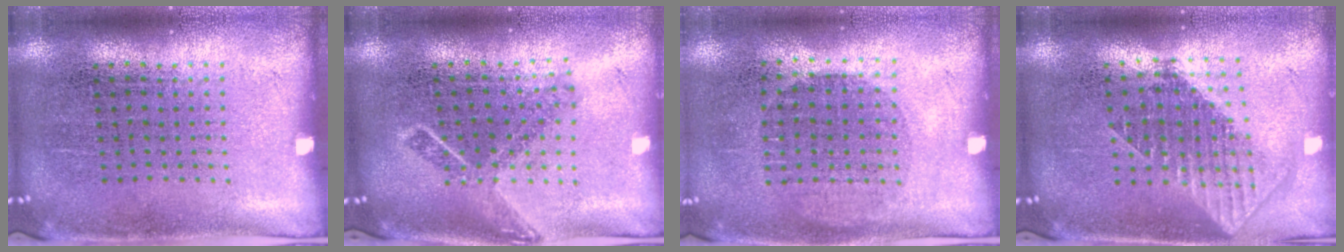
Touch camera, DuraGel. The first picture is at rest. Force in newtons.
{"total": 1.9, "press": 1.4, "slide": 1.3}
{"total": 1.0, "press": 0.9, "slide": 0.3}
{"total": 1.8, "press": 1.5, "slide": 1.0}